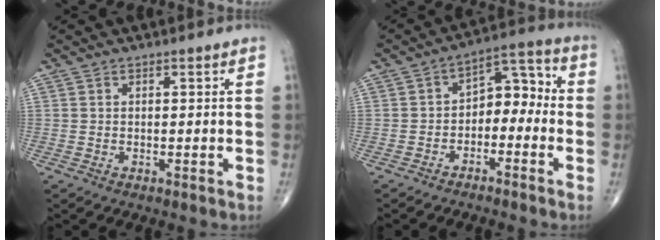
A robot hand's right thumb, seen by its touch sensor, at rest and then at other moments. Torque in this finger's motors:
{"motor_torque": [-0.14, 0.30, 0.42, -0.04, 0.04]}